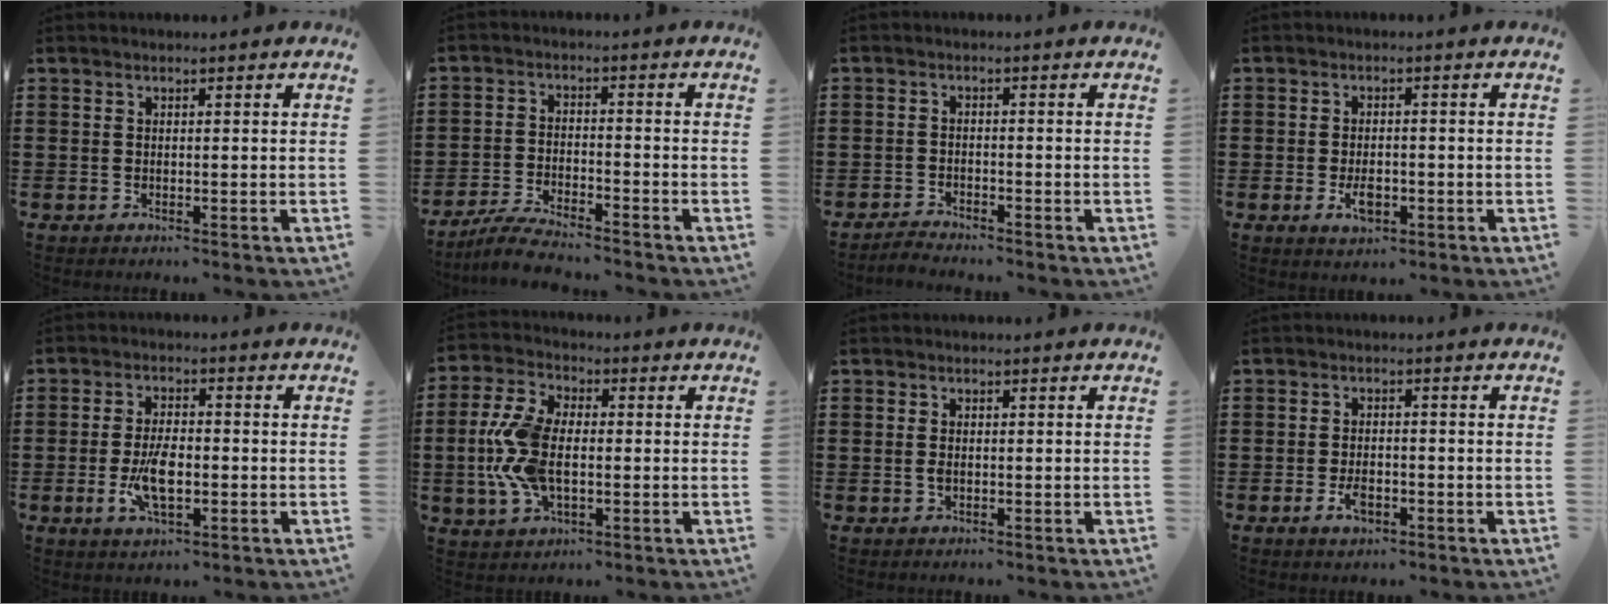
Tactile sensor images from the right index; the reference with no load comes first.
{"total": 4.6, "force": [-4.4, 0.1, 1.4], "torque": [-0.033, -0.002, -0.087]}
{"total": 1.9, "force": [-1.9, 0.1, 0.0], "torque": [-0.007, 0.002, -0.039]}
{"total": 3.9, "force": [-1.2, 2.0, 3.1], "torque": [-0.053, -0.003, -0.023]}
{"total": 6.9, "force": [-1.4, 3.0, 6.0], "torque": [-0.130, -0.002, -0.029]}
{"total": 10.3, "force": [-0.8, 5.7, 8.5], "torque": [-0.207, -0.004, -0.022]}
{"total": 1.3, "force": [-0.1, 0.8, 1.1], "torque": [-0.021, 0.003, -0.003]}
{"total": 3.3, "force": [-1.4, 1.7, 2.5], "torque": [-0.052, 0.000, -0.025]}